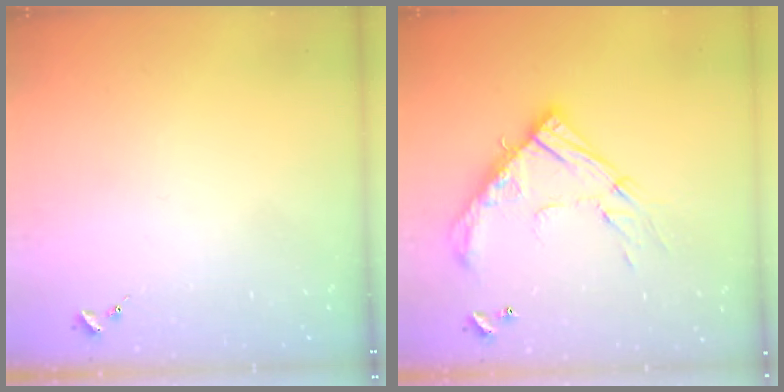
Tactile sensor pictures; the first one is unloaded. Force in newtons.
{"total": 18.0, "press": 17.9, "slide": 1.6}